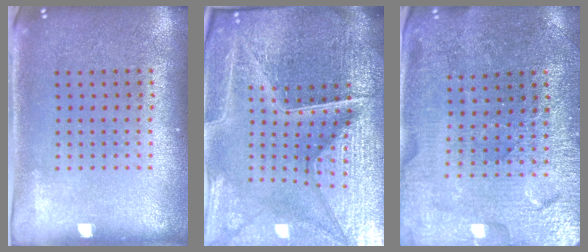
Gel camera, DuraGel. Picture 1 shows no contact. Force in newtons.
{"total": 6.9, "press": 6.1, "slide": 3.2}
{"total": 3.2, "press": 3.2, "slide": 0.1}